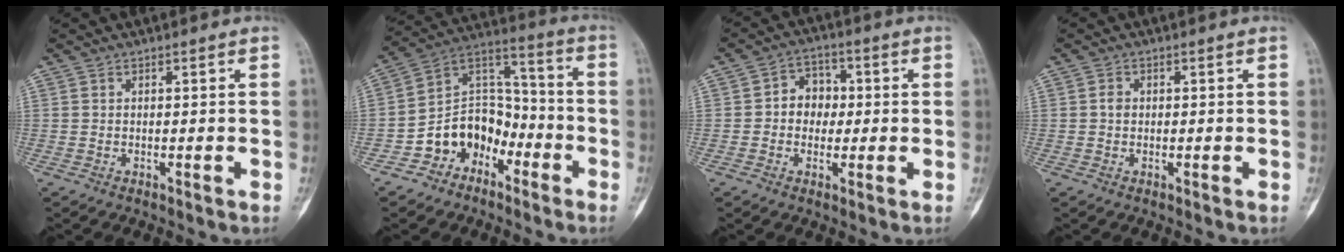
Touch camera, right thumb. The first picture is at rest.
{"total": 12.5, "force": [-6.4, 9.6, 4.9], "torque": [-0.037, 0.089, -0.122]}
{"total": 6.5, "force": [0.1, 5.5, 3.5], "torque": [-0.014, 0.016, -0.009]}
{"total": 1.5, "force": [0.1, 1.3, 0.8], "torque": [-0.010, 0.004, -0.001]}